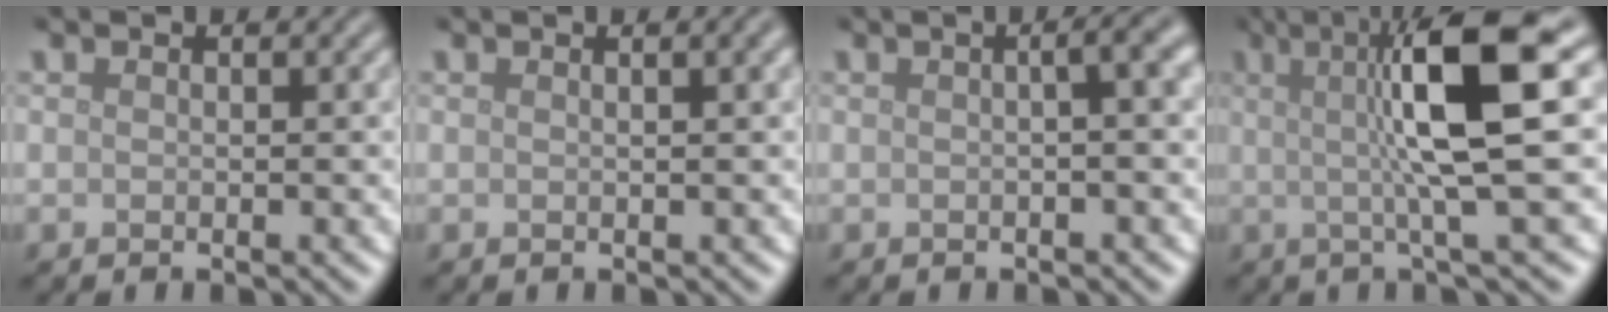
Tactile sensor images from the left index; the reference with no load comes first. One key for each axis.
{"total": 2.5, "fx": 0.8, "fy": 1.0, "fz": 2.2, "tx": -0.016, "ty": 0.006, "tz": 0.003}
{"total": 4.6, "fx": 0.7, "fy": 1.7, "fz": 4.2, "tx": -0.032, "ty": 0.024, "tz": -0.004}
{"total": 10.0, "fx": 1.5, "fy": 1.9, "fz": 9.7, "tx": -0.129, "ty": 0.005, "tz": 0.022}